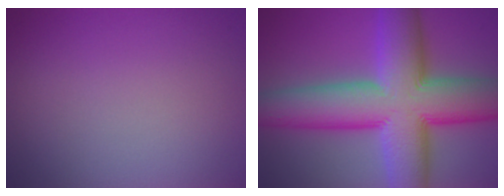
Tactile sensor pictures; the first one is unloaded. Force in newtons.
{"total": 14.2, "press": 14.2, "slide": 0.2}